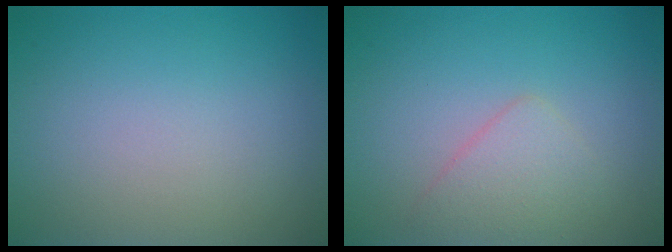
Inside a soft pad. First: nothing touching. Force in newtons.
{"total": 2.2, "press": 2.2, "slide": 0.0}